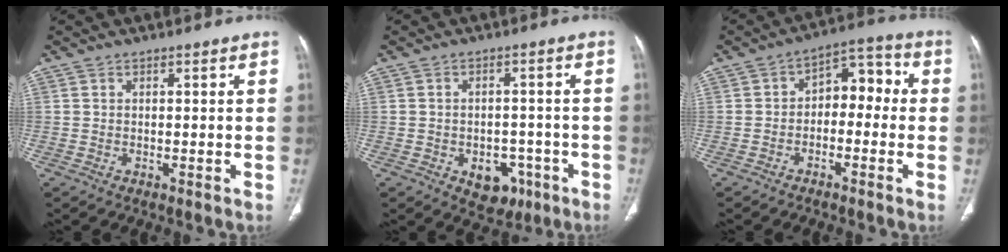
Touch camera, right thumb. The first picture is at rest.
{"total": 7.2, "force": [-3.1, 5.1, 3.9], "torque": [-0.022, 0.023, -0.032]}
{"total": 8.1, "force": [-0.8, 5.4, 6.0], "torque": [-0.049, 0.045, -0.028]}